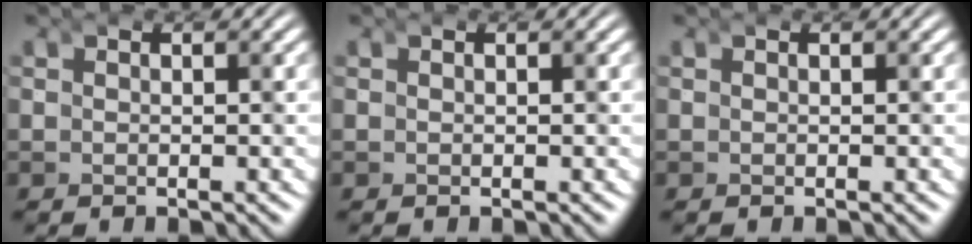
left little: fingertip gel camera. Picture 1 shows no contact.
{"total": 0.0}
{"total": 0.0}